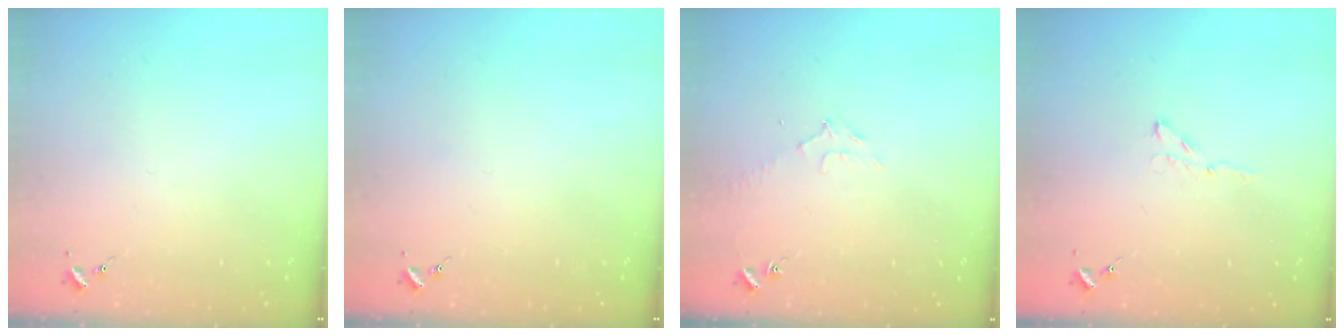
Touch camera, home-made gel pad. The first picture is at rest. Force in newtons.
{"total": 0.0}
{"total": 6.6, "press": 6.6, "slide": 0.8}
{"total": 3.5, "press": 3.5, "slide": 0.4}